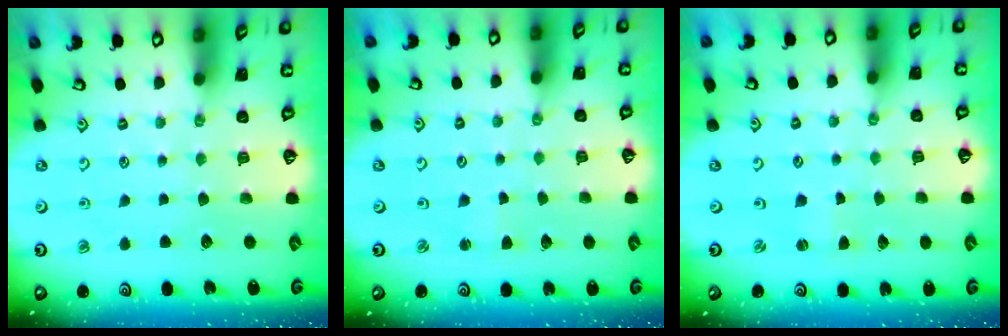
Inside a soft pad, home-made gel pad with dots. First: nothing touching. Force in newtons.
{"total": 2.2, "press": 2.2, "slide": 0.3}
{"total": 1.5, "press": 1.4, "slide": 0.2}